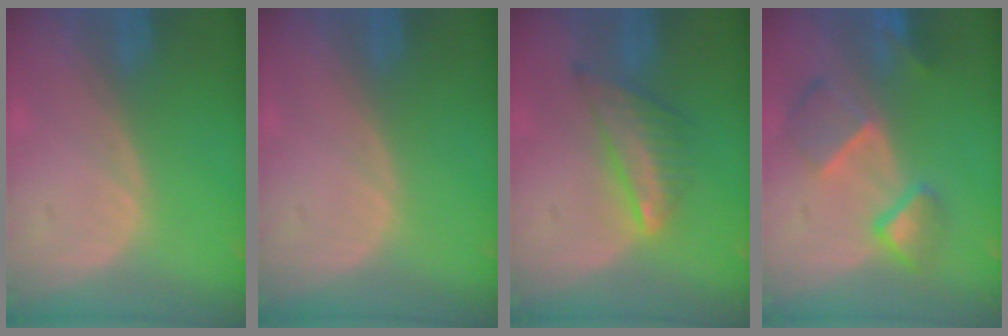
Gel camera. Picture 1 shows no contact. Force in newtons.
{"total": 0.0}
{"total": 6.9, "press": 6.0, "slide": 3.3}
{"total": 7.5, "press": 6.7, "slide": 3.5}